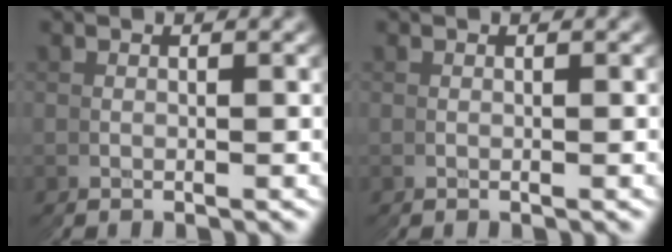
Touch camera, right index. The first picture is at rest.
{"total": 0.0}